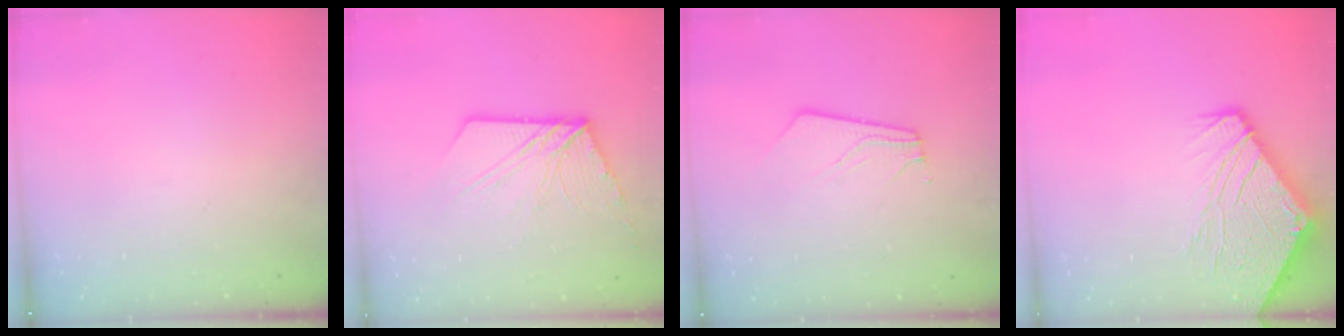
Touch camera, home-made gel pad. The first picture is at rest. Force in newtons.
{"total": 12.9, "press": 12.8, "slide": 1.4}
{"total": 3.7, "press": 3.7, "slide": 0.2}
{"total": 13.5, "press": 13.4, "slide": 1.8}